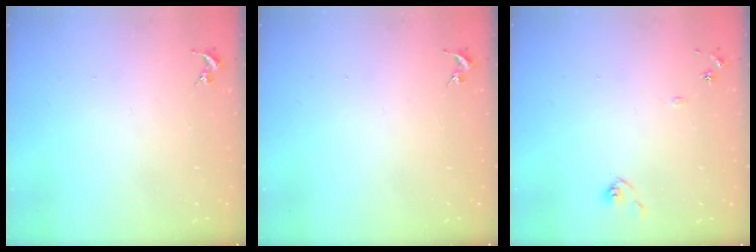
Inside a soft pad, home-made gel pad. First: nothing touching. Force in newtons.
{"total": 0.0}
{"total": 7.4, "press": 7.3, "slide": 0.6}